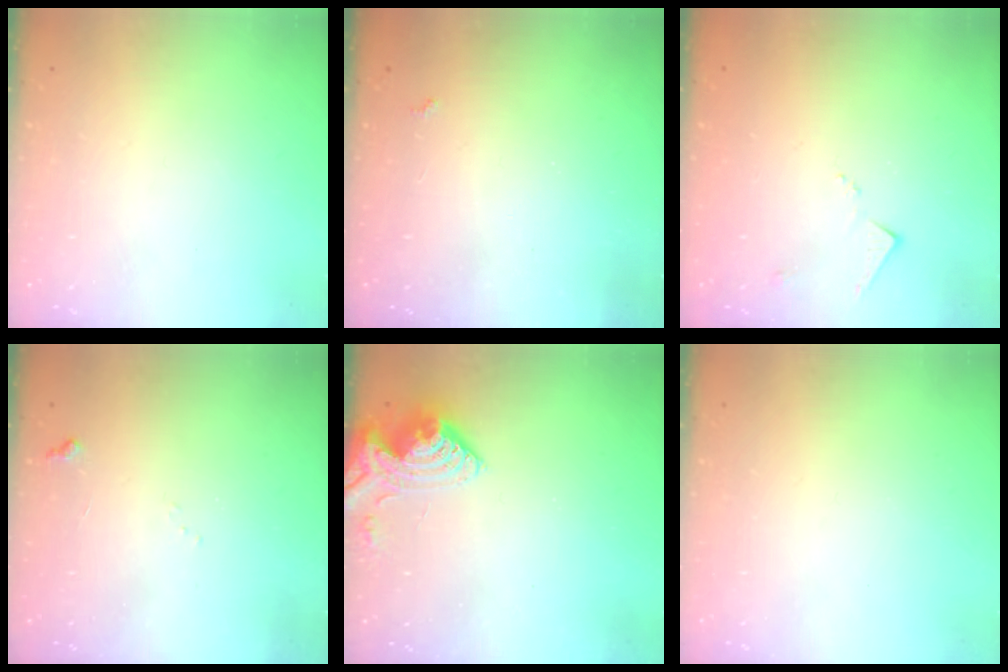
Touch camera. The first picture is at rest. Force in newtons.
{"total": 2.3, "press": 2.2, "slide": 0.4}
{"total": 6.4, "press": 6.4, "slide": 0.8}
{"total": 5.5, "press": 5.5, "slide": 0.6}
{"total": 9.3, "press": 9.3, "slide": 0.4}
{"total": 0.0}